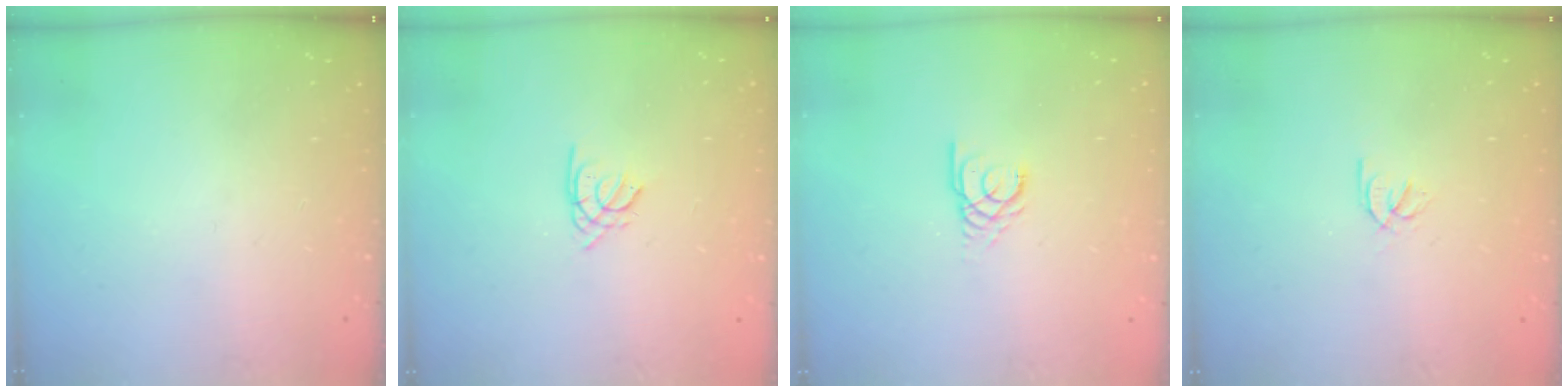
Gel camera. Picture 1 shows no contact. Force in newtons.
{"total": 1.4, "press": 1.4, "slide": 0.4}
{"total": 2.9, "press": 2.9, "slide": 0.3}
{"total": 2.2, "press": 2.2, "slide": 0.2}